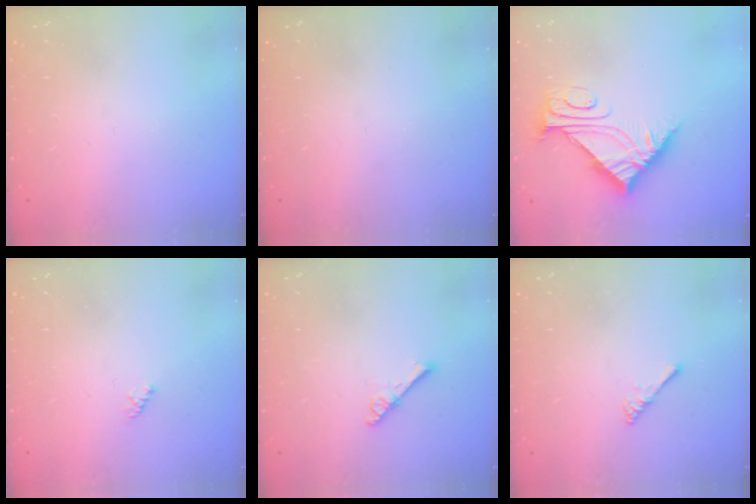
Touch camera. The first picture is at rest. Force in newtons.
{"total": 0.0}
{"total": 9.0, "press": 8.9, "slide": 0.9}
{"total": 1.5, "press": 1.4, "slide": 0.4}
{"total": 2.5, "press": 2.5, "slide": 0.3}
{"total": 2.5, "press": 2.5, "slide": 0.4}